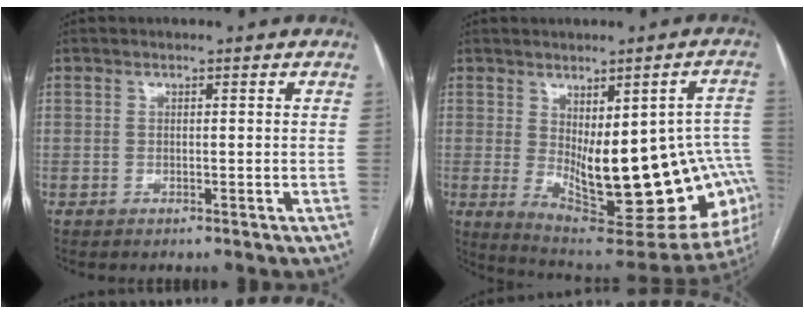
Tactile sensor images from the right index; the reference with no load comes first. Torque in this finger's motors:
{"motor_torque": [1.45, -0.68, 0.76, 0.18]}